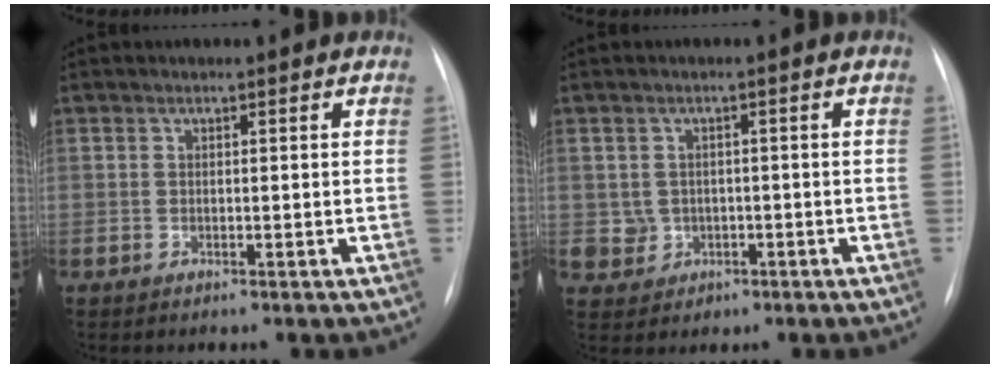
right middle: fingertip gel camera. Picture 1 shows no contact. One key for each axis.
{"total": 3.5, "fx": -0.6, "fy": 3.4, "fz": 0.4, "tx": -0.001, "ty": 0.008, "tz": 0.001}